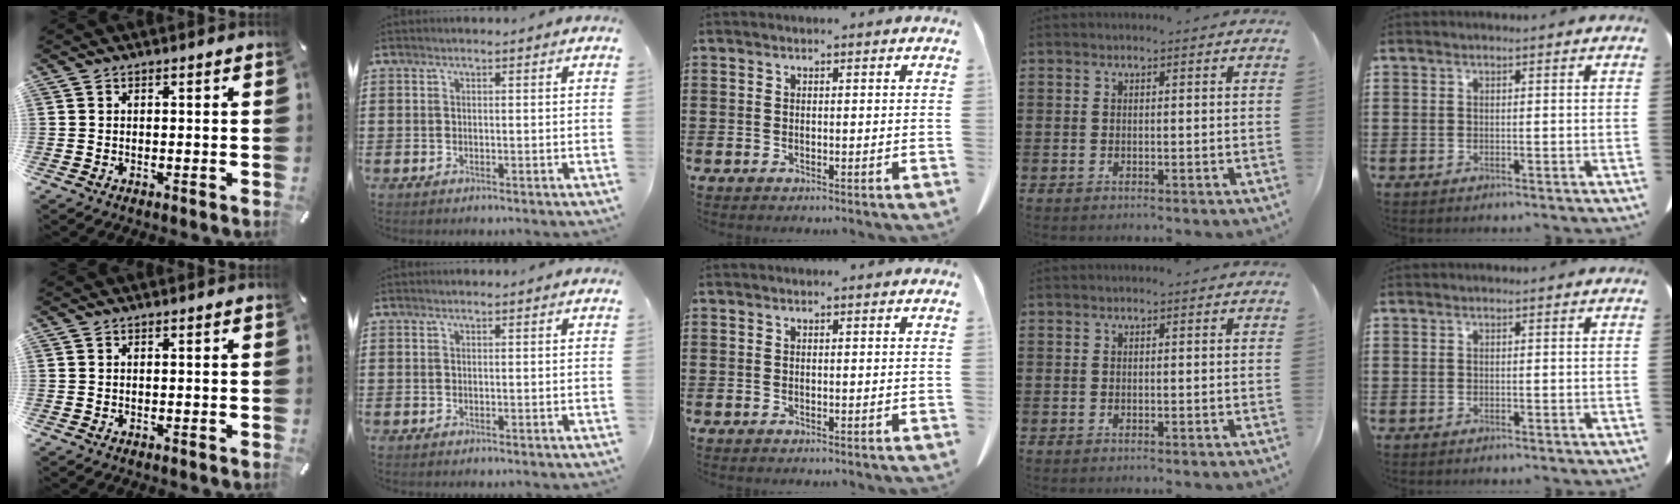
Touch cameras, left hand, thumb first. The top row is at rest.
{}